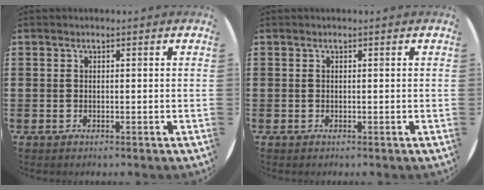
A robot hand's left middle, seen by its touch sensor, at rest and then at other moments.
{"total": 0.0}